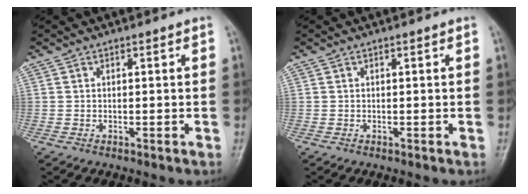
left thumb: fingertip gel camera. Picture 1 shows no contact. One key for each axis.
{"total": 0.0}